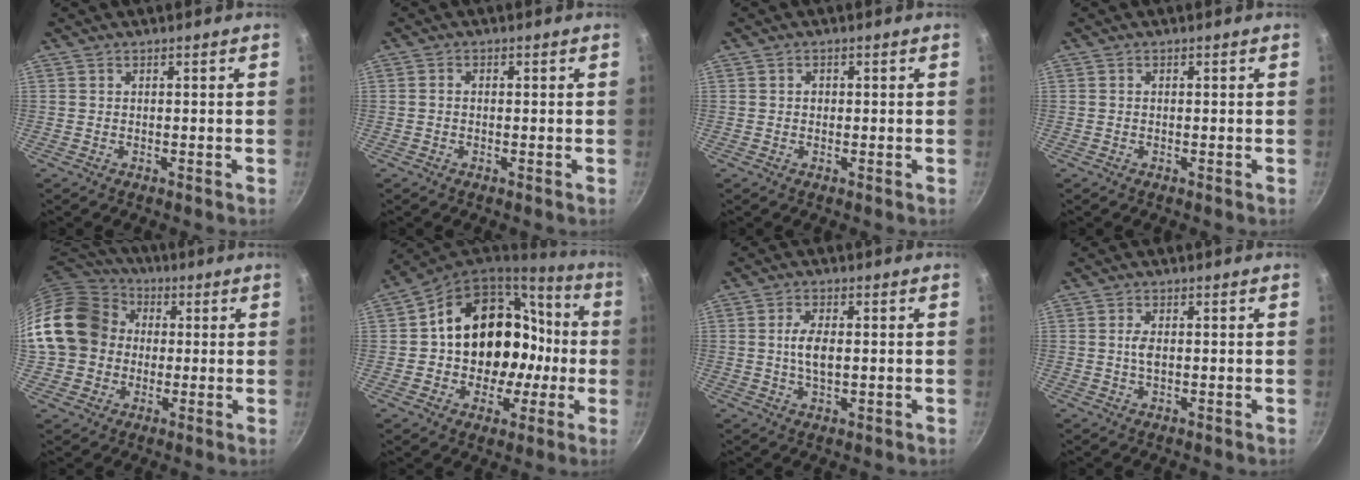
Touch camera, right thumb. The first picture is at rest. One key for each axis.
{"total": 1.1, "fx": -0.2, "fy": 0.8, "fz": 0.7, "tx": -0.012, "ty": 0.006, "tz": -0.003}
{"total": 1.1, "fx": 0.1, "fy": 1.0, "fz": 0.5, "tx": -0.005, "ty": 0.003, "tz": 0.001}
{"total": 0.0}
{"total": 18.1, "fx": 1.1, "fy": 15.5, "fz": 9.2, "tx": -0.157, "ty": 0.042, "tz": 0.014}
{"total": 22.5, "fx": 0.3, "fy": 17.3, "fz": 14.3, "tx": -0.191, "ty": 0.059, "tz": 0.020}
{"total": 5.2, "fx": 0.2, "fy": 2.6, "fz": 4.6, "tx": -0.088, "ty": 0.004, "tz": 0.002}
{"total": 4.8, "fx": 0.0, "fy": 2.6, "fz": 4.1, "tx": -0.076, "ty": 0.006, "tz": -0.003}